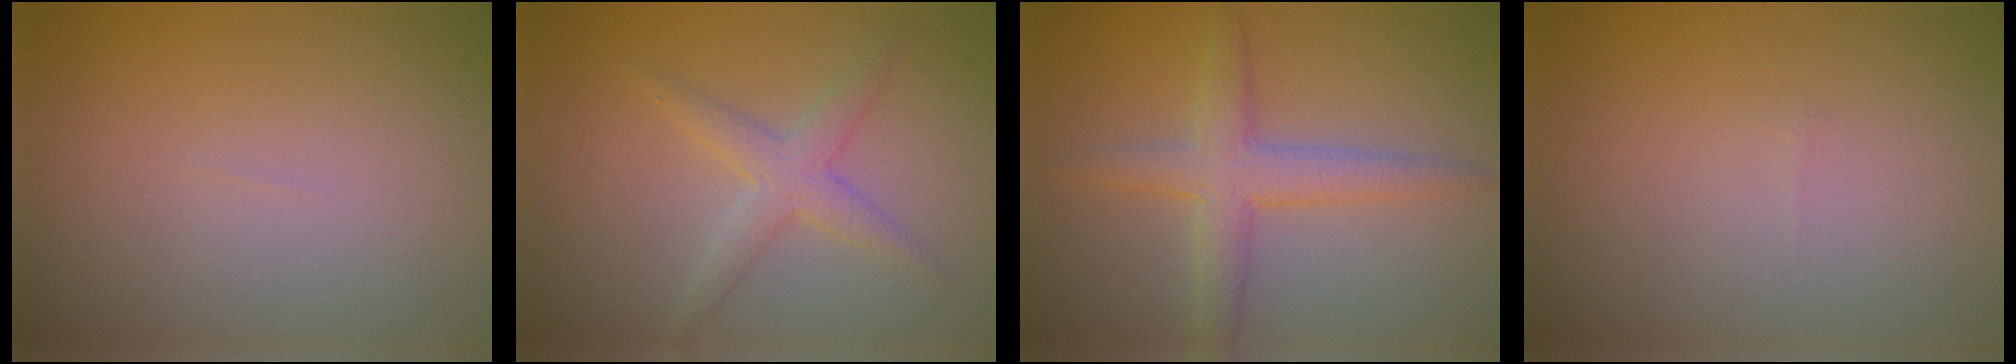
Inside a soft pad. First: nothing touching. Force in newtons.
{"total": 2.6, "press": 2.6, "slide": 0.1}
{"total": 4.0, "press": 4.0, "slide": 0.1}
{"total": 0.0}